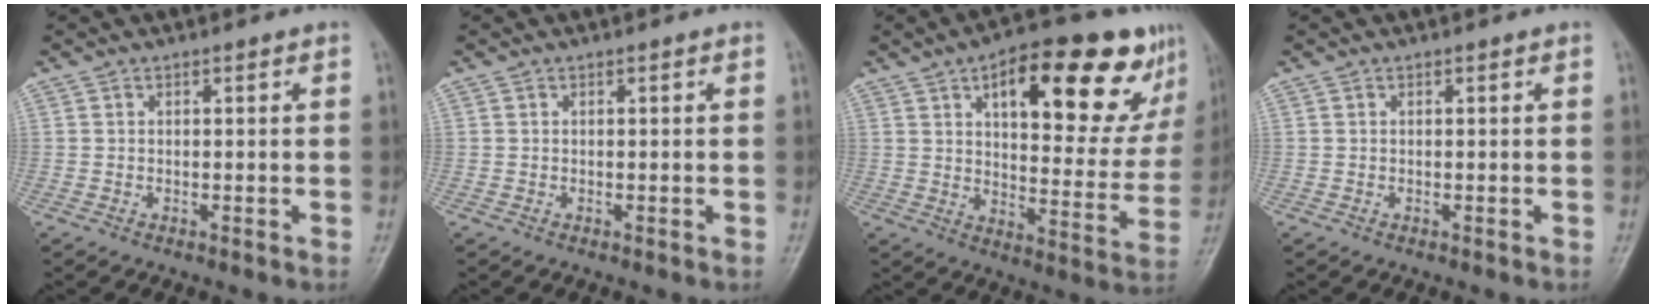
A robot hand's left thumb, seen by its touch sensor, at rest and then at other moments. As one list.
[{"total": 0.0}, {"total": 24.8, "force": [12.6, 9.6, 19.1], "torque": [-0.220, -0.020, 0.182]}, {"total": 0.0}]